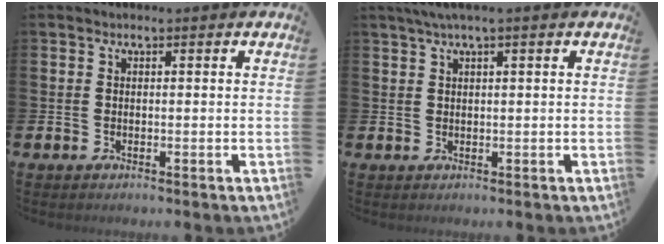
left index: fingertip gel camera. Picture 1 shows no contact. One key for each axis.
{"total": 2.1, "fx": 1.4, "fy": -0.1, "fz": 1.6, "tx": -0.037, "ty": 0.004, "tz": 0.025}